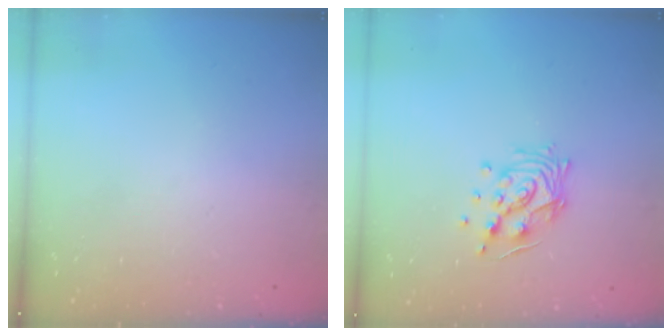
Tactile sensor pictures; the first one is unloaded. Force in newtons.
{"total": 12.0, "press": 11.9, "slide": 1.2}